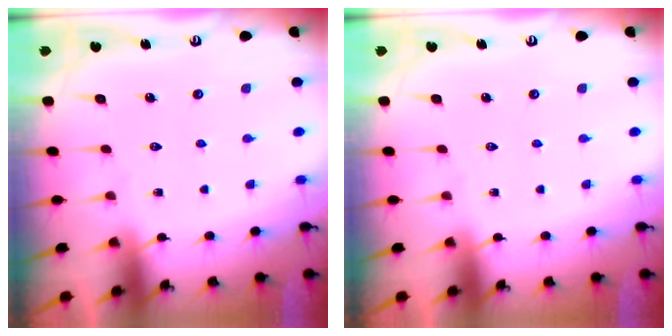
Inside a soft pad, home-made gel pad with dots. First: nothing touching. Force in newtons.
{"total": 0.0}